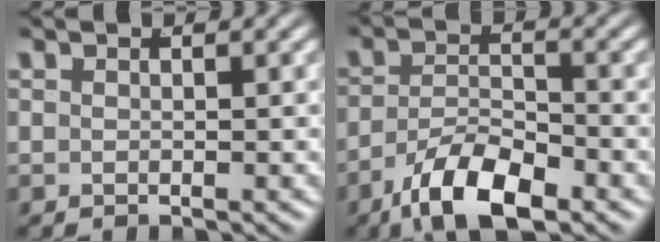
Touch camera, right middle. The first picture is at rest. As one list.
[{"total": 6.5, "force": [-4.1, 2.5, 4.5], "torque": [-0.062, -0.015, -0.063]}]